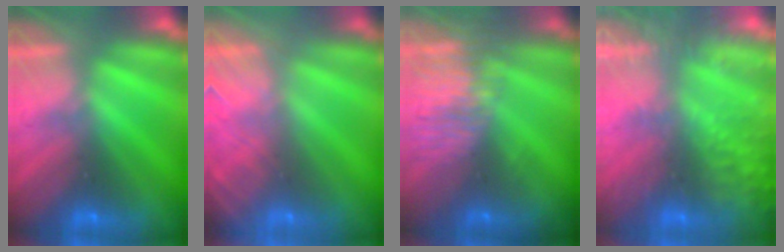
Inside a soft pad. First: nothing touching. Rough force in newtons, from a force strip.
{"total": 7.7}
{"total": 7.1}
{"total": 8.0}